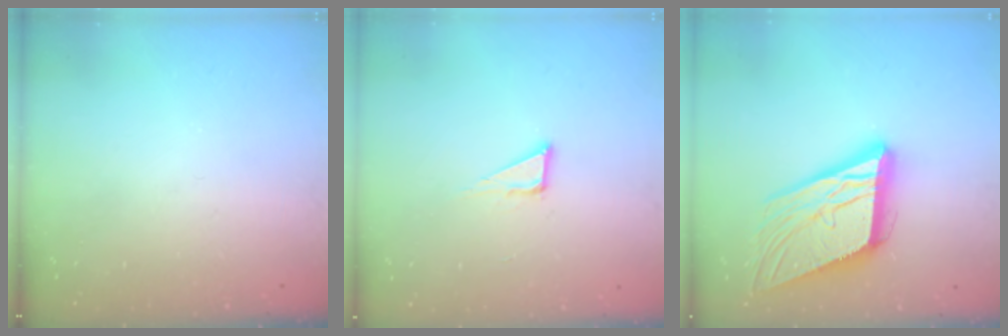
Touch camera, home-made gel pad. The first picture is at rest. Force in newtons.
{"total": 6.4, "press": 6.4, "slide": 0.4}
{"total": 18.8, "press": 18.5, "slide": 3.5}